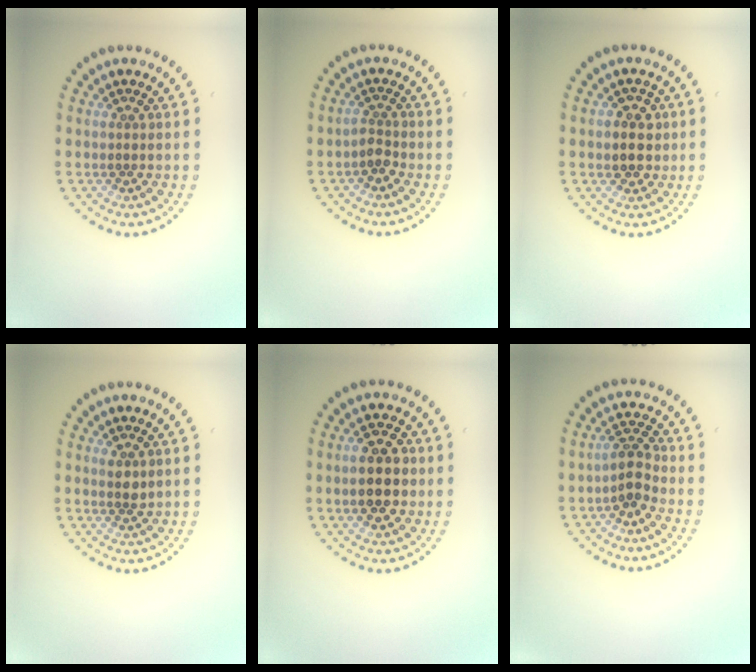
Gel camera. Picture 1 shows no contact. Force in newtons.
{"total": 1.4, "press": 1.1, "slide": 0.8}
{"total": 2.7, "press": 2.6, "slide": 0.7}
{"total": 1.5, "press": 1.2, "slide": 0.8}
{"total": 4.9, "press": 4.9, "slide": 0.3}
{"total": 2.2, "press": 2.0, "slide": 1.0}